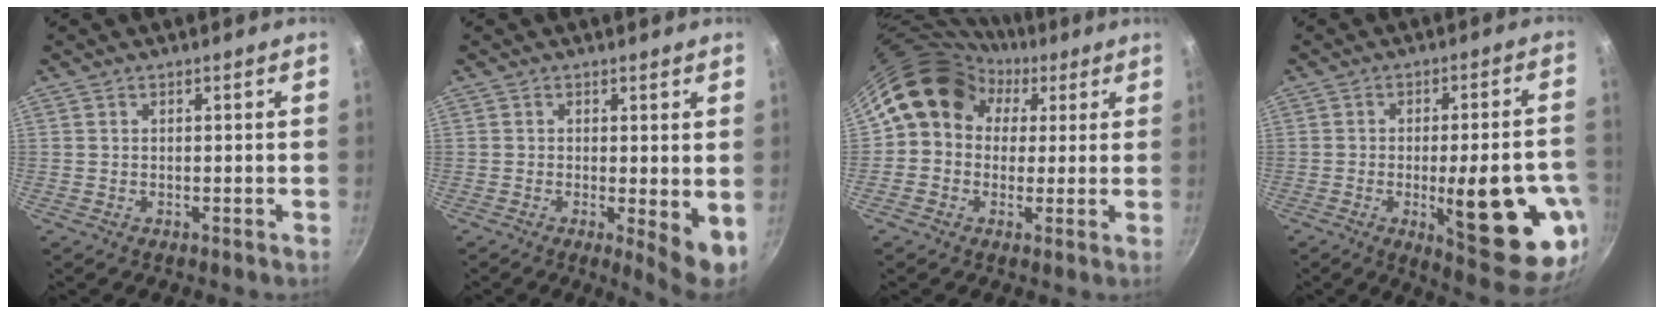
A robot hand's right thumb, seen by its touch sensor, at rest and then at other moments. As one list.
[{"total": 5.7, "force": [-0.4, 1.6, 5.5], "torque": [-0.073, -0.014, -0.004]}, {"total": 12.7, "force": [3.8, 10.6, 5.9], "torque": [-0.059, 0.024, 0.045]}, {"total": 20.4, "force": [-5.3, 6.0, 18.7], "torque": [-0.219, 0.007, -0.061]}]